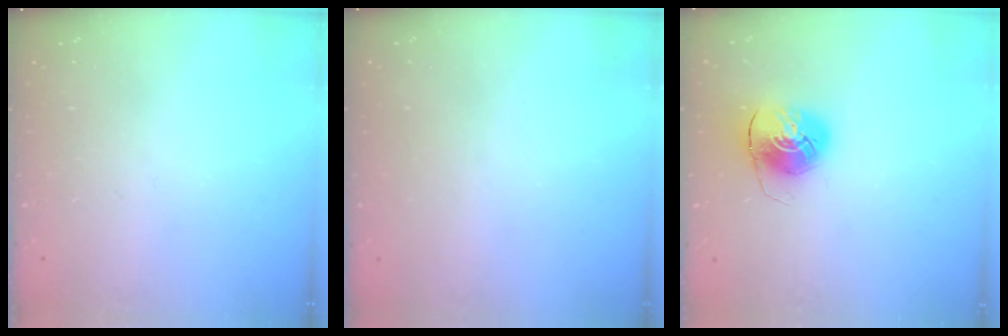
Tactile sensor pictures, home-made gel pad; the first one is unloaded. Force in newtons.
{"total": 0.9, "press": 0.9, "slide": 0.1}
{"total": 8.6, "press": 8.6, "slide": 0.6}